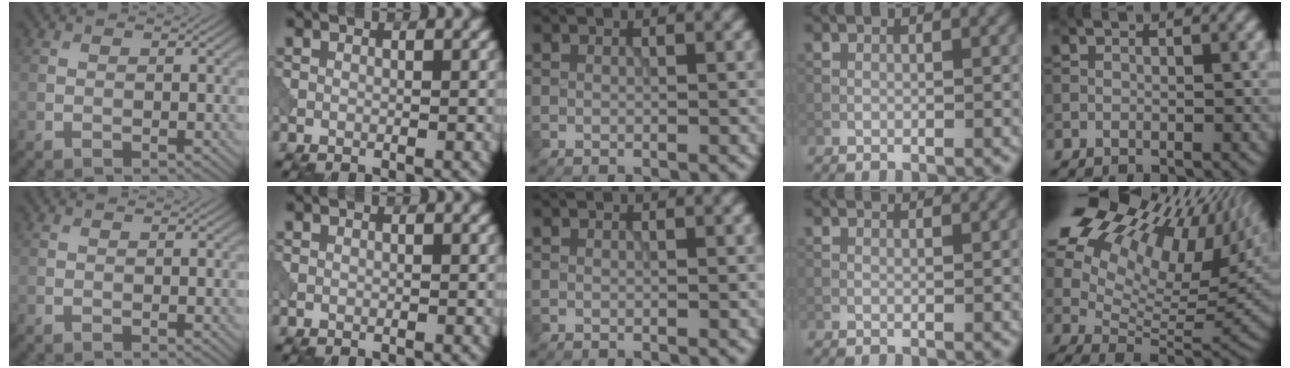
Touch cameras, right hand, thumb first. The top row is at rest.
{"ring": {"total": 1.4, "force": [1.3, 0.1, 0.5], "torque": [-0.017, -0.004, 0.010]}, "little": {"total": 19.1, "force": [10.6, 8.5, 13.5], "torque": [-0.254, 0.047, 0.178]}}